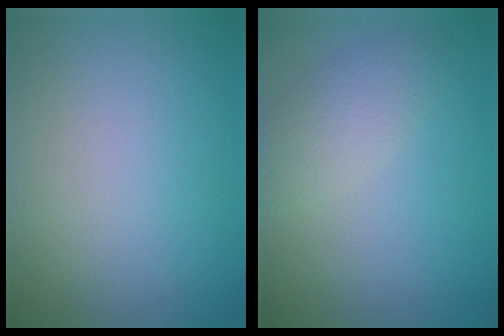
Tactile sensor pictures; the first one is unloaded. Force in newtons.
{"total": 2.9, "press": 2.9, "slide": 0.2}